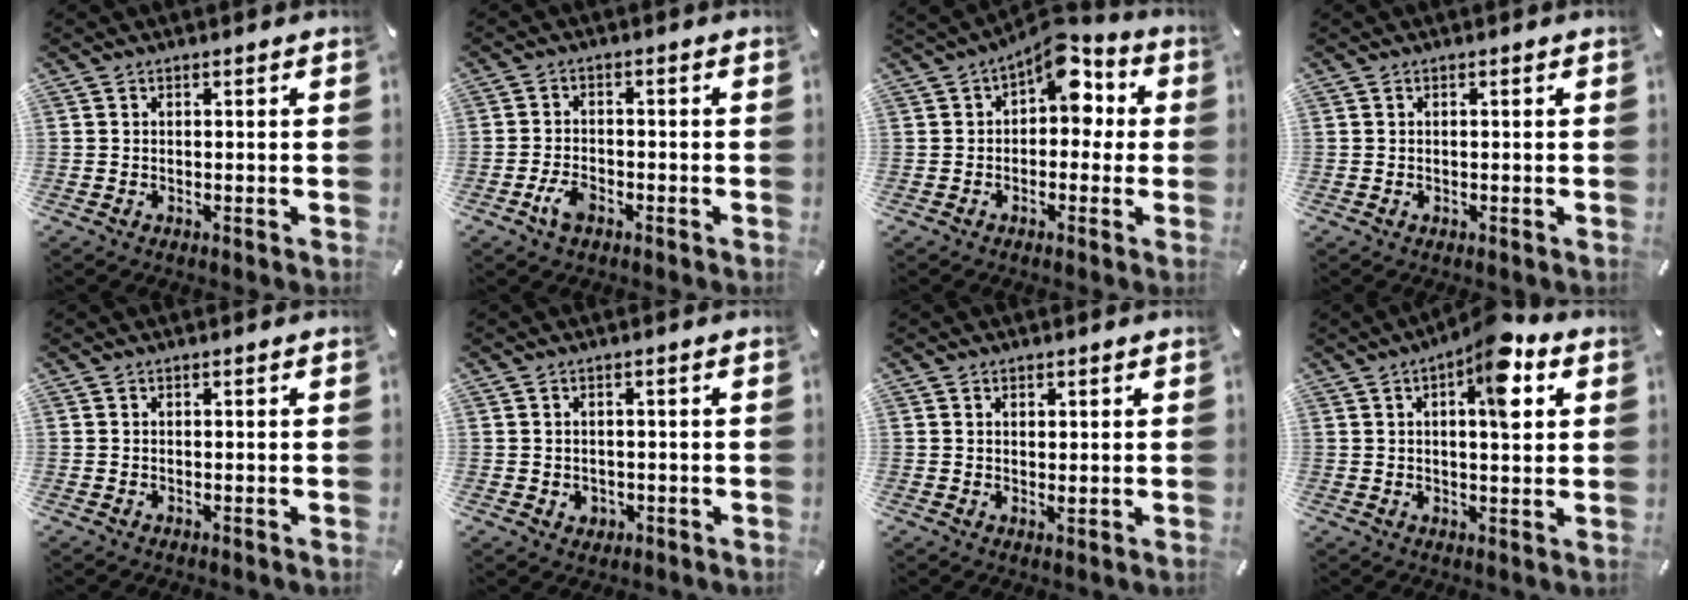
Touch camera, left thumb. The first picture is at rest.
{"total": 4.1, "force": [-2.3, 2.3, 2.6], "torque": [-0.060, 0.006, -0.046]}
{"total": 10.5, "force": [4.4, 6.4, 7.1], "torque": [-0.087, -0.025, 0.074]}
{"total": 0.0}
{"total": 0.0}
{"total": 1.9, "force": [-0.2, 1.8, 0.4], "torque": [-0.001, 0.002, -0.009]}
{"total": 0.9, "force": [0.5, 0.6, 0.5], "torque": [-0.002, -0.002, 0.008]}
{"total": 10.6, "force": [4.2, 3.9, 8.9], "torque": [-0.109, -0.017, 0.061]}